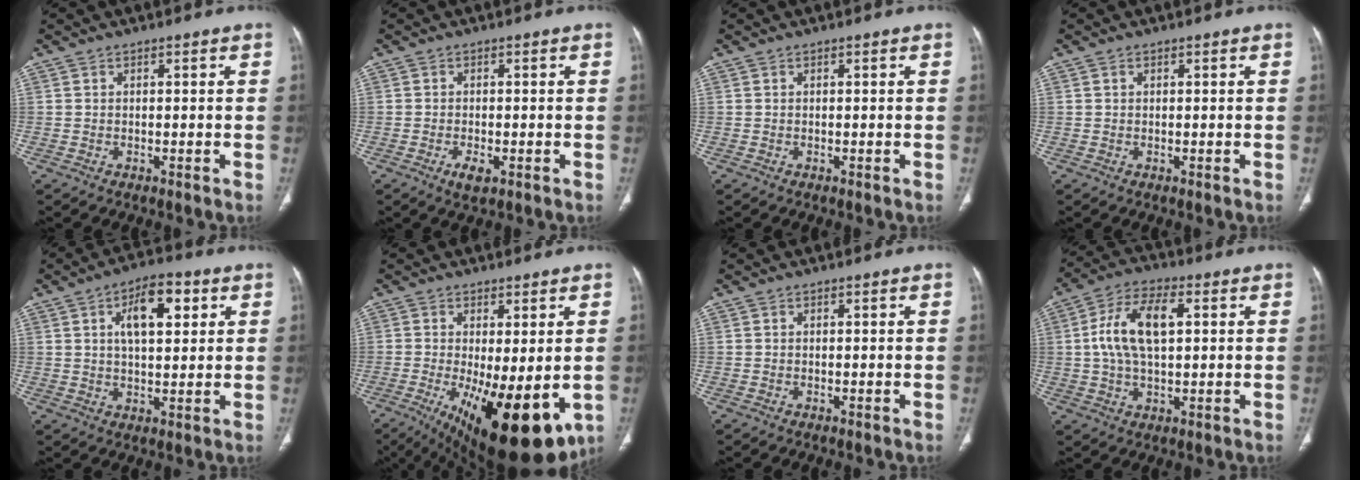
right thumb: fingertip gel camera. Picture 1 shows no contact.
{"total": 2.7, "force": [-1.2, 1.2, 2.2], "torque": [-0.038, -0.002, -0.020]}
{"total": 0.0}
{"total": 0.0}
{"total": 10.3, "force": [3.5, 4.9, 8.4], "torque": [-0.111, 0.001, 0.054]}
{"total": 18.0, "force": [-5.1, 6.6, 15.9], "torque": [-0.219, -0.032, -0.055]}
{"total": 0.0}
{"total": 11.8, "force": [1.9, 6.0, 10.0], "torque": [-0.193, 0.017, 0.032]}